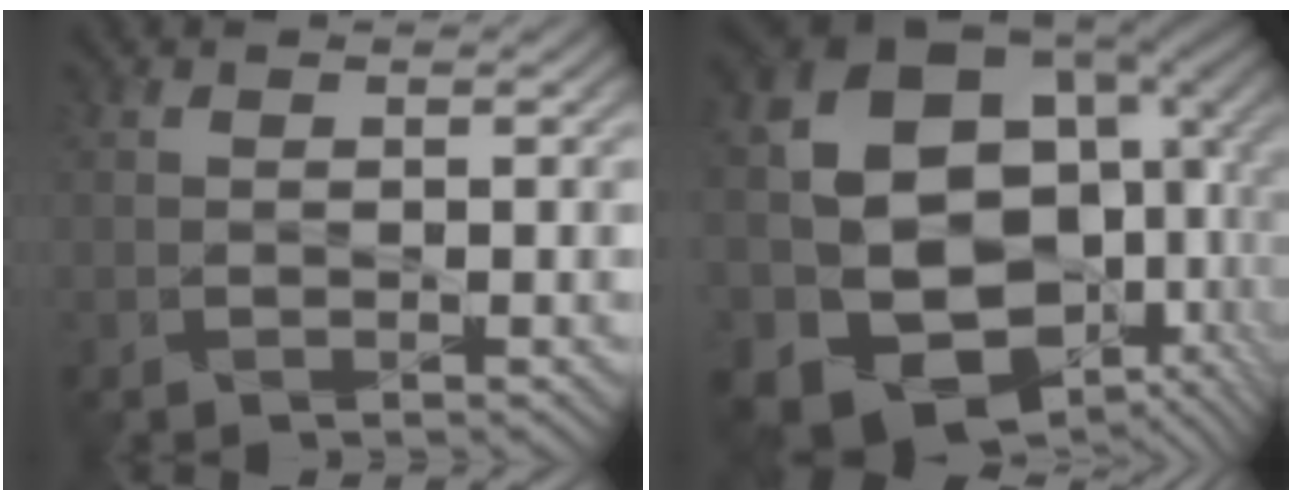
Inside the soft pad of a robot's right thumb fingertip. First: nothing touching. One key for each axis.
{"total": 18.1, "fx": -0.6, "fy": 13.9, "fz": 11.6, "tx": -0.228, "ty": -0.048, "tz": 0.039}